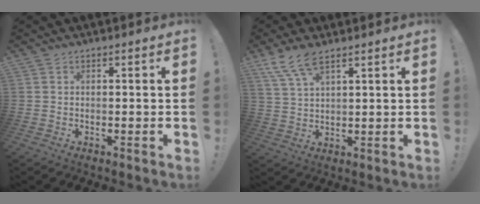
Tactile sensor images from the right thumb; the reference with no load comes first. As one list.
[{"total": 7.7, "force": [5.6, 2.3, 4.8], "torque": [-0.095, -0.022, 0.107]}]